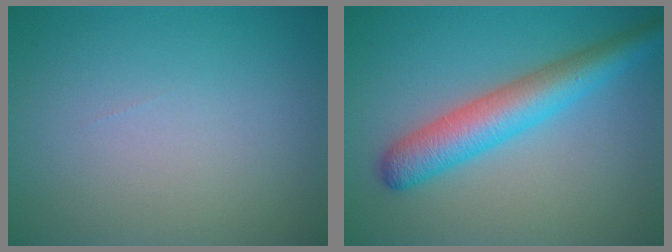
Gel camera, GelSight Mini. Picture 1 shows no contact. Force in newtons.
{"total": 5.6, "press": 5.6, "slide": 0.2}